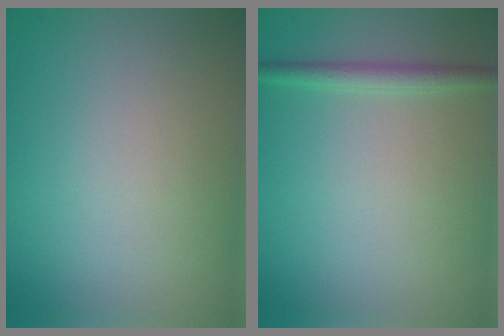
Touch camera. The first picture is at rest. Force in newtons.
{"total": 1.8, "press": 1.8, "slide": 0.1}